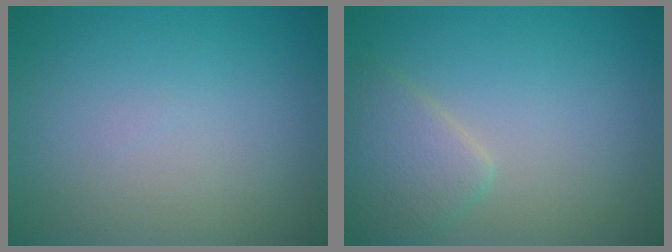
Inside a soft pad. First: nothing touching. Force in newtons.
{"total": 2.8, "press": 2.8, "slide": 0.1}